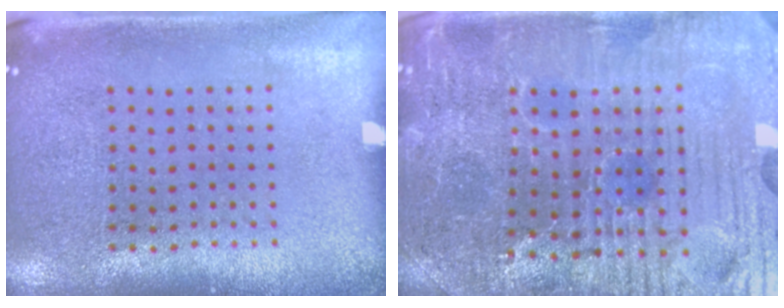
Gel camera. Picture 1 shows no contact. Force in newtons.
{"total": 4.6, "press": 4.6, "slide": 0.8}